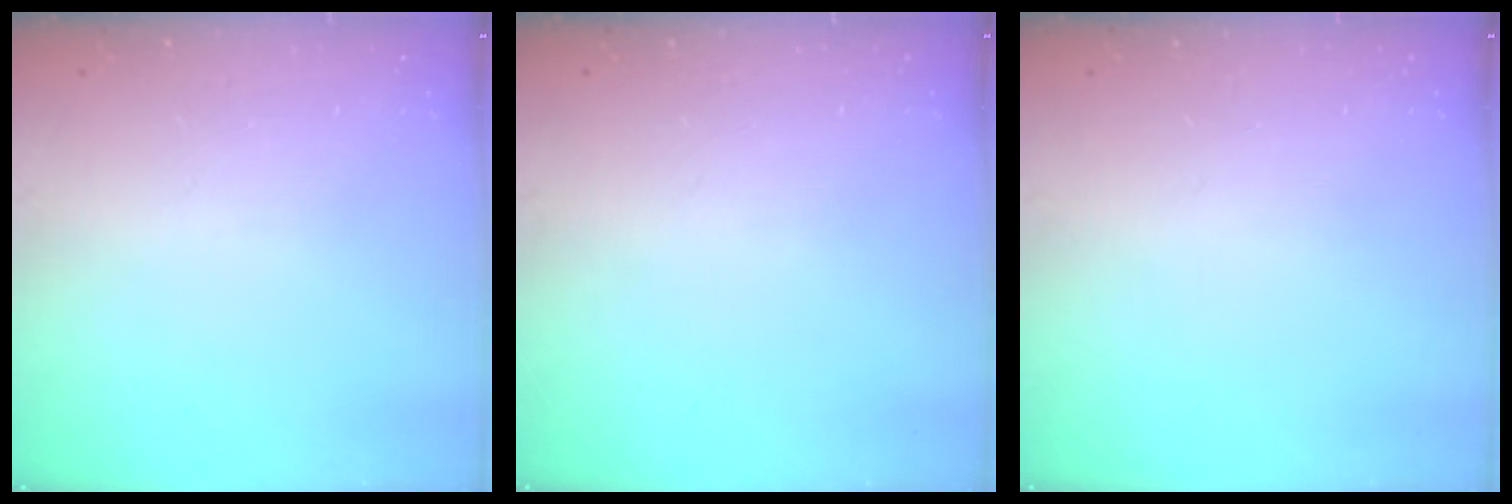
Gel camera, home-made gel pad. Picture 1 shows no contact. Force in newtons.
{"total": 0.0}
{"total": 0.0}